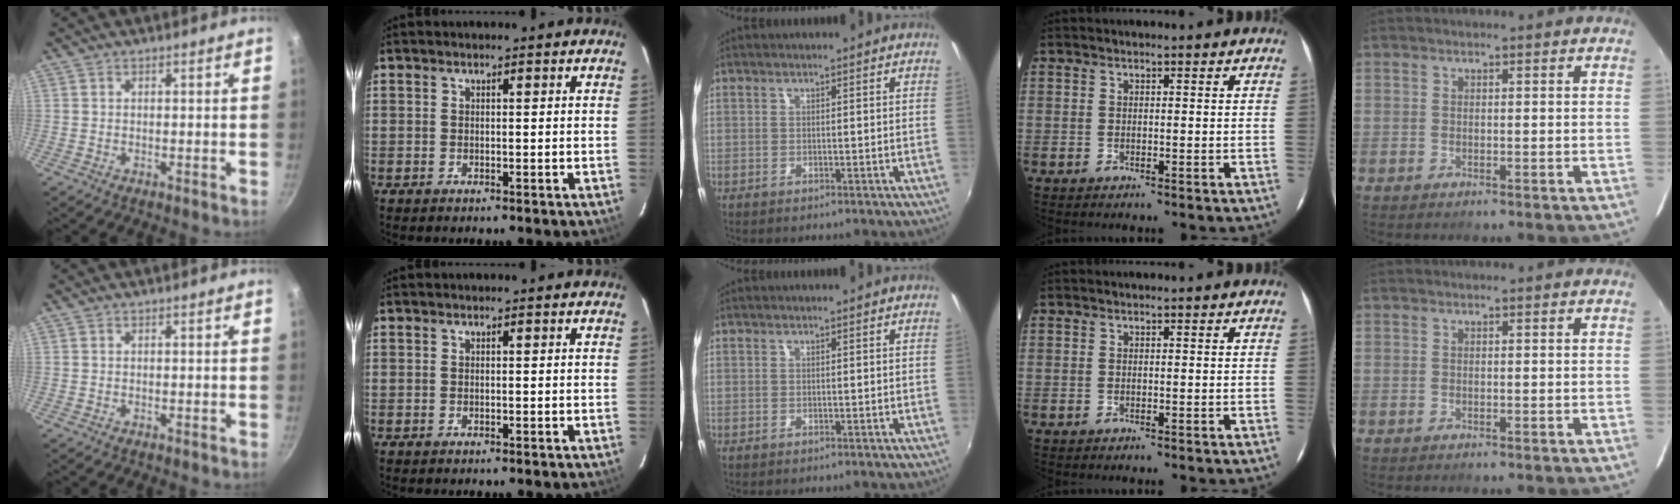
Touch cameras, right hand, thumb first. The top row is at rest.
{}